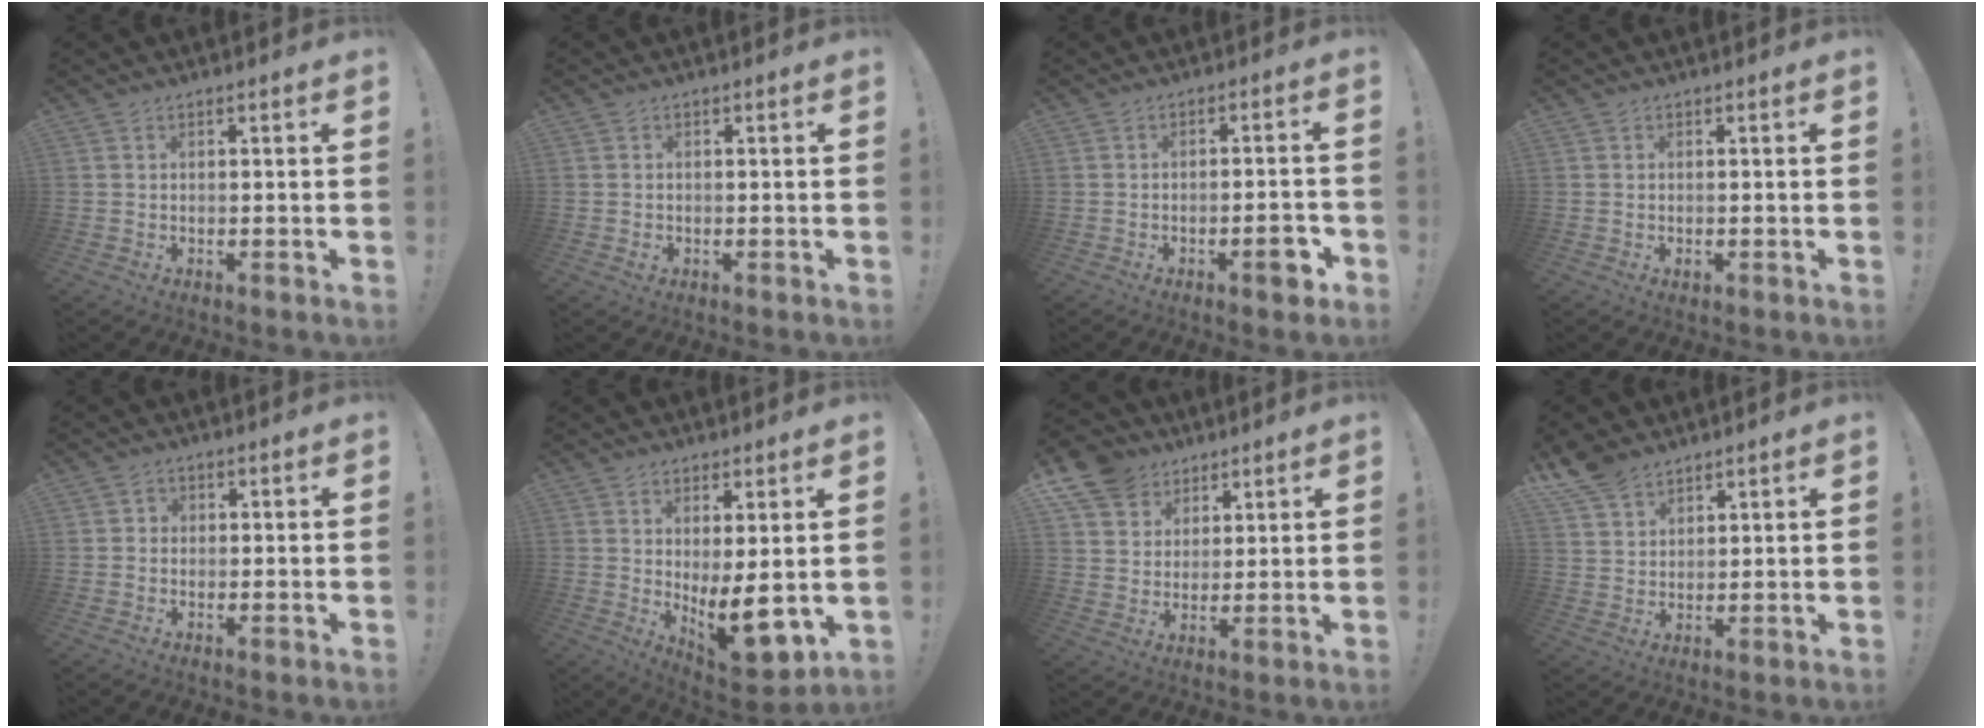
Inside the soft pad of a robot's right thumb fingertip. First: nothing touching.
{"total": 0.9, "force": [-0.2, 0.8, 0.3], "torque": [0.001, -0.001, -0.006]}
{"total": 5.9, "force": [-2.9, 1.7, 4.9], "torque": [-0.060, 0.011, -0.045]}
{"total": 0.6, "force": [-0.3, 0.5, 0.1], "torque": [0.006, -0.001, -0.006]}
{"total": 1.1, "force": [-0.3, 0.9, 0.4], "torque": [-0.011, 0.006, -0.005]}
{"total": 10.3, "force": [-0.3, 3.8, 9.5], "torque": [-0.112, -0.037, 0.005]}
{"total": 10.9, "force": [6.8, 8.0, 2.6], "torque": [-0.049, -0.046, 0.137]}
{"total": 7.3, "force": [5.7, 3.7, 2.5], "torque": [-0.053, -0.031, 0.114]}